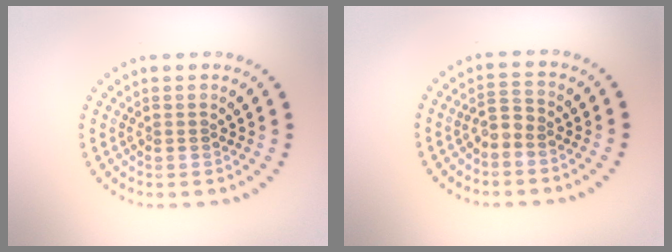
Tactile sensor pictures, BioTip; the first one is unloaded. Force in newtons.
{"total": 1.4, "press": 1.2, "slide": 0.8}